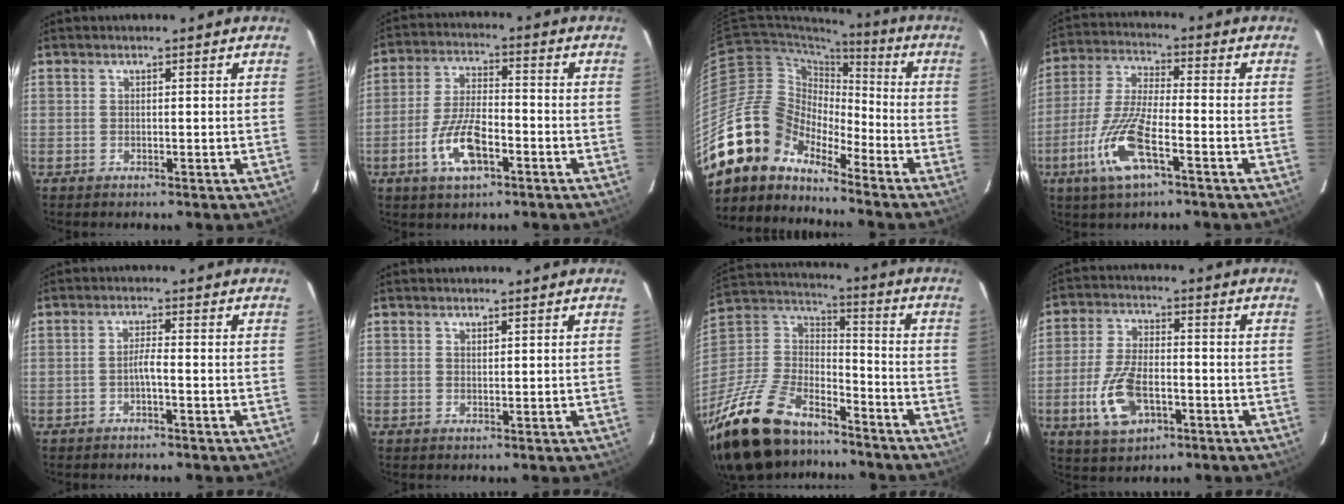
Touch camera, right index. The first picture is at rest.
{"total": 10.1, "force": [-4.4, 4.0, 8.1], "torque": [-0.170, -0.001, -0.077]}
{"total": 15.2, "force": [-12.7, 7.2, 4.0], "torque": [-0.075, 0.019, -0.242]}
{"total": 13.0, "force": [-6.1, 3.4, 11.0], "torque": [-0.243, -0.010, -0.120]}
{"total": 1.9, "force": [-1.0, -0.1, 1.6], "torque": [-0.031, 0.004, -0.017]}
{"total": 1.0, "force": [0.8, 0.4, 0.4], "torque": [-0.003, 0.001, 0.015]}
{"total": 28.5, "force": [-20.7, 12.8, 14.8], "torque": [-0.317, 0.000, -0.341]}
{"total": 11.2, "force": [-4.1, 5.8, 8.7], "torque": [-0.189, -0.004, -0.068]}